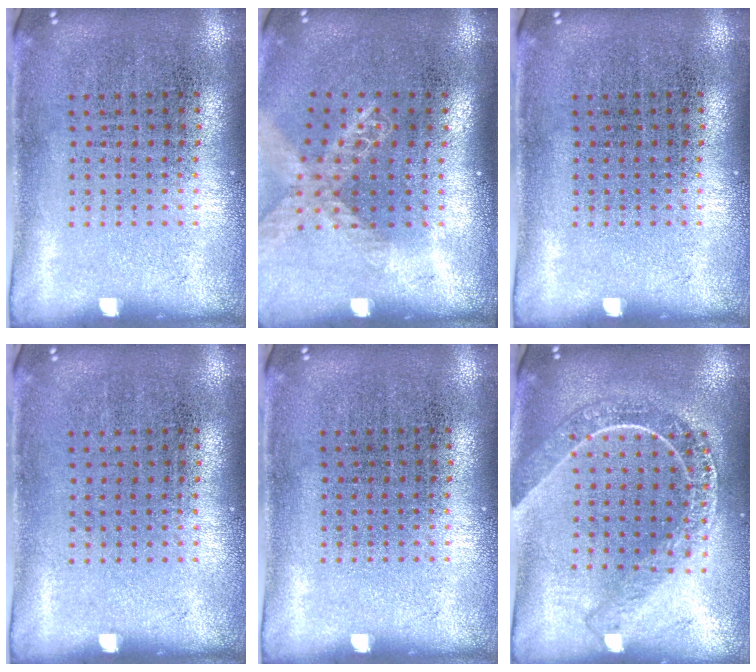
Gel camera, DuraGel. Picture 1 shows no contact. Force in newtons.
{"total": 1.5, "press": 1.3, "slide": 0.8}
{"total": 0.0}
{"total": 0.0}
{"total": 0.0}
{"total": 2.1, "press": 1.9, "slide": 1.0}